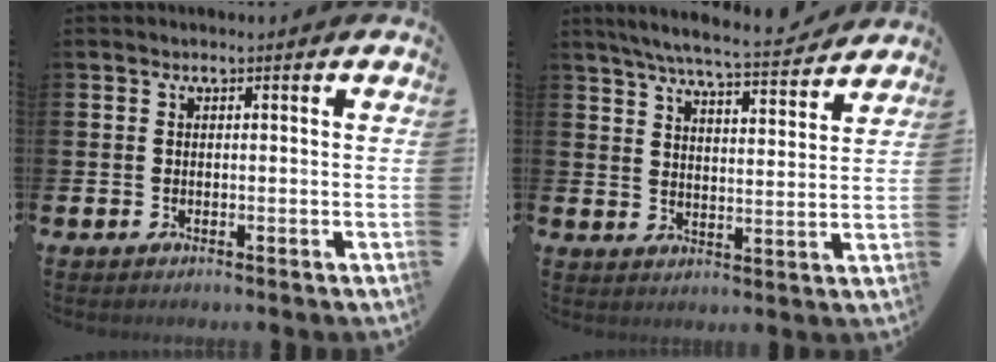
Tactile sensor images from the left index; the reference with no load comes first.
{"total": 6.7, "force": [6.3, 0.1, 2.2], "torque": [-0.059, -0.041, 0.108]}